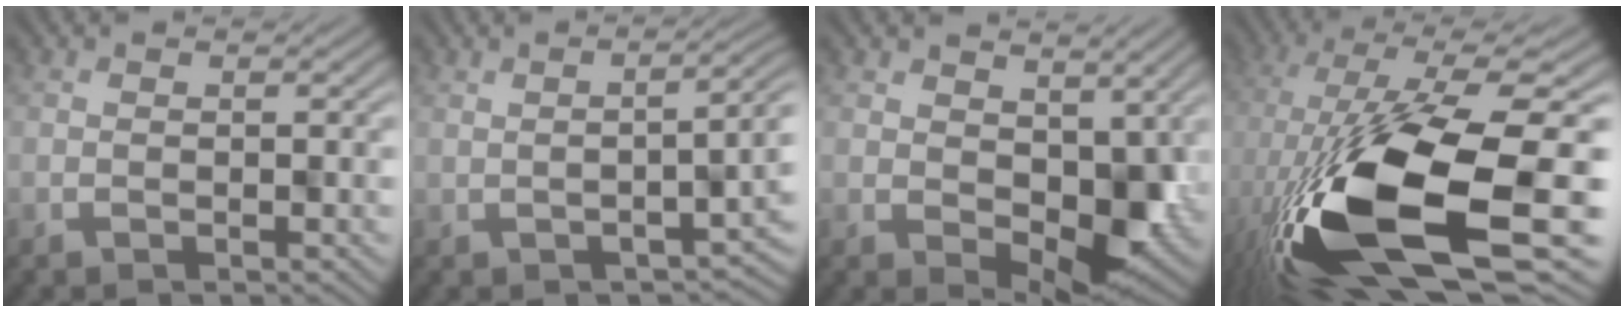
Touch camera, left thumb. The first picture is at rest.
{"total": 3.2, "force": [-0.1, 1.0, 3.1], "torque": [-0.040, 0.002, 0.004]}
{"total": 5.3, "force": [1.1, 3.3, 4.1], "torque": [-0.066, -0.019, 0.019]}
{"total": 17.6, "force": [-2.8, 6.8, 15.9], "torque": [-0.314, -0.026, -0.046]}